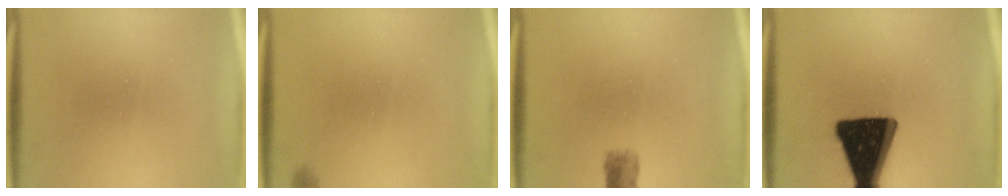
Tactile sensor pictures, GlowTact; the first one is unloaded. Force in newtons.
{"total": 0.6}
{"total": 1.3}
{"total": 19.3}